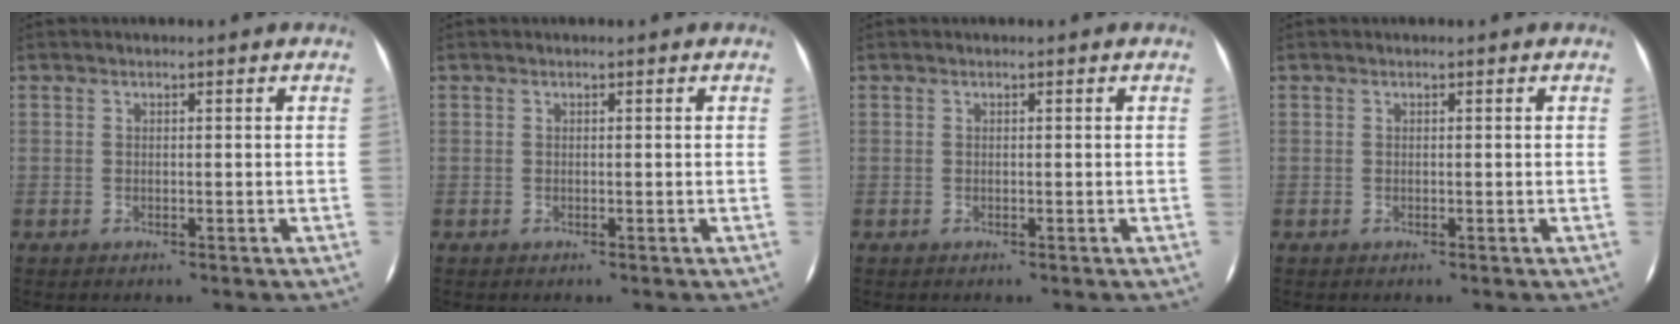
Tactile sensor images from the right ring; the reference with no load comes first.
{"total": 0.0}
{"total": 0.0}
{"total": 0.0}